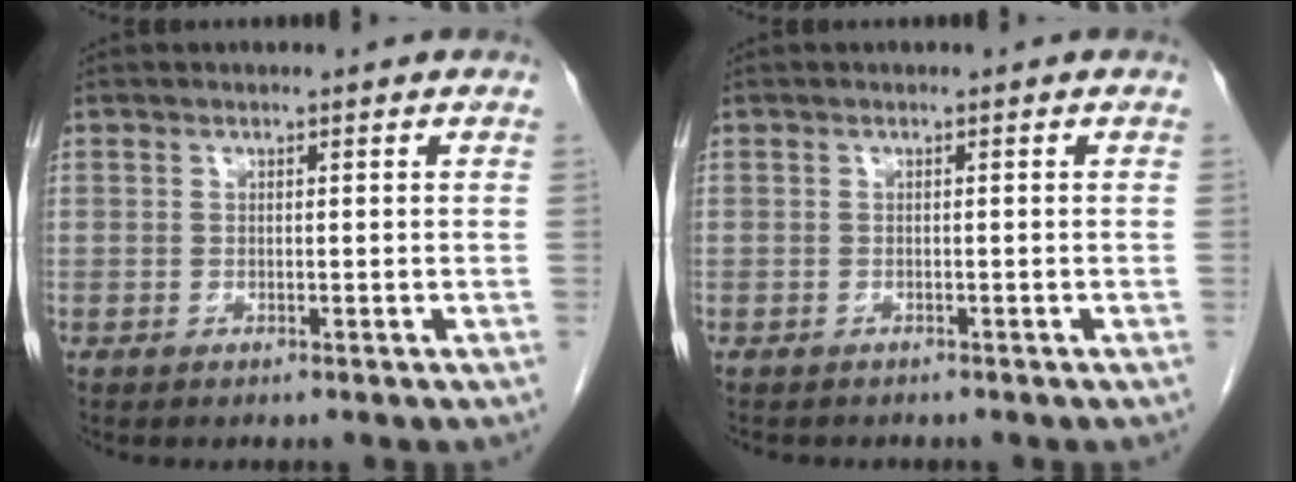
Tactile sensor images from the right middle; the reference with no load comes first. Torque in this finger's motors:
{"motor_torque": [0.12, 0.03, -0.03, 0.00]}